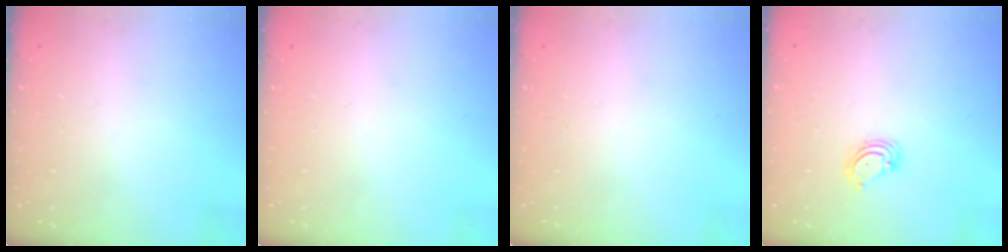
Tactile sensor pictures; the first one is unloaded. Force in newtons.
{"total": 0.0}
{"total": 0.0}
{"total": 3.8, "press": 3.8, "slide": 0.2}